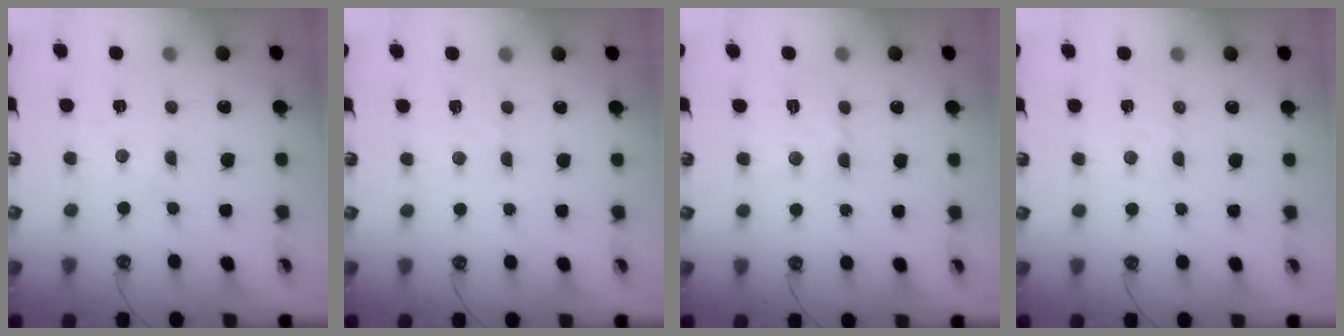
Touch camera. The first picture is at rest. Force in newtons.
{"total": 2.8, "press": 2.8, "slide": 0.4}
{"total": 5.6, "press": 5.6, "slide": 0.5}
{"total": 2.4, "press": 2.4, "slide": 0.4}